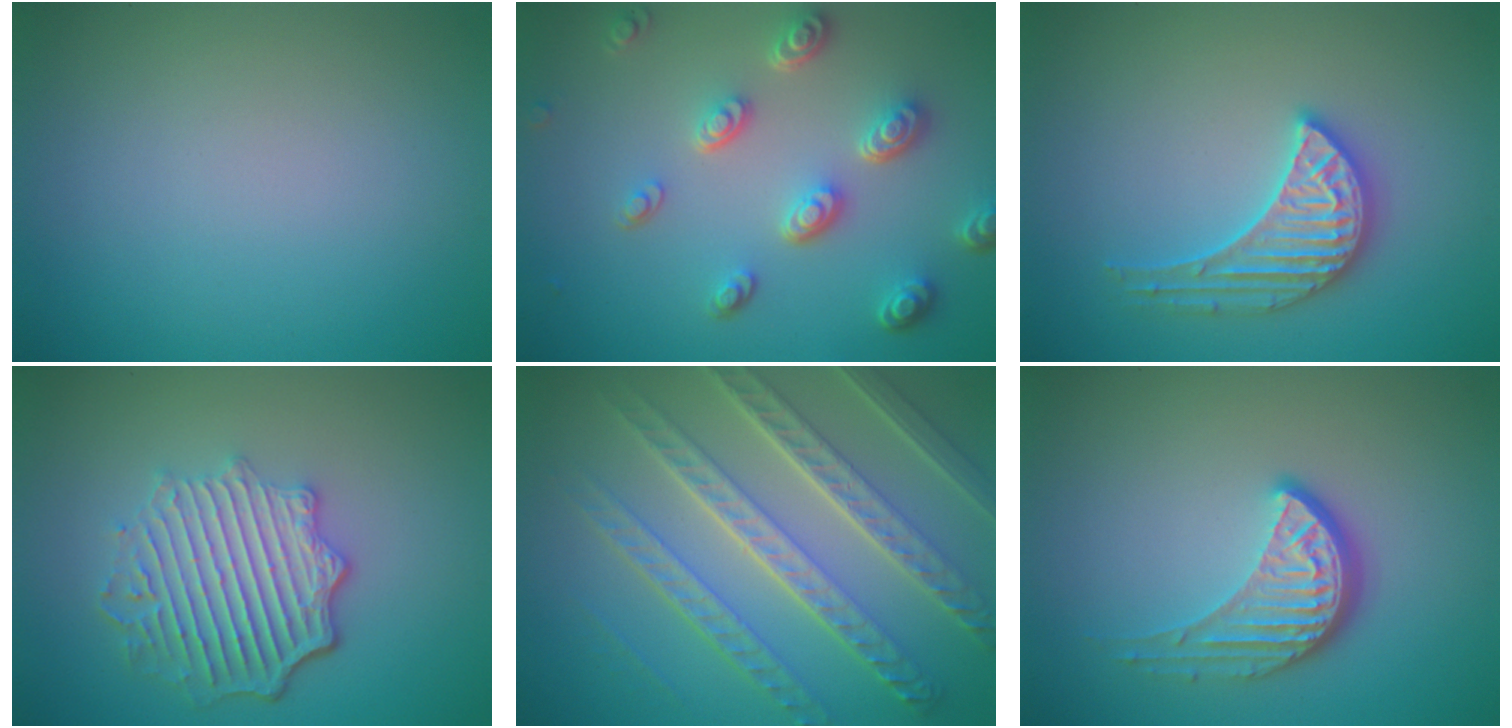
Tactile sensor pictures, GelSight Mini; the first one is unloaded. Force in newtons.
{"total": 4.8, "press": 3.7, "slide": 3.0}
{"total": 3.5, "press": 3.5, "slide": 0.4}
{"total": 6.0, "press": 4.6, "slide": 3.8}
{"total": 8.4, "press": 6.1, "slide": 5.7}
{"total": 4.2, "press": 3.0, "slide": 2.9}